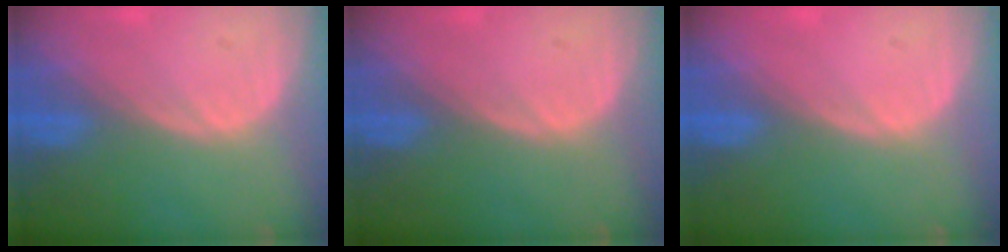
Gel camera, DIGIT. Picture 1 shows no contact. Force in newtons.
{"total": 0.0}
{"total": 0.0}